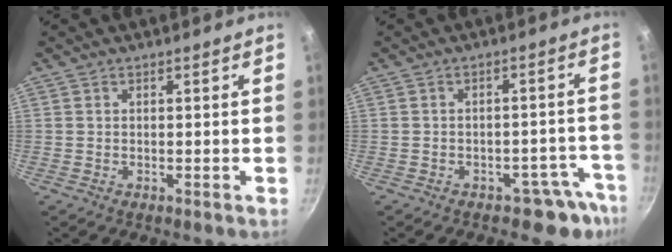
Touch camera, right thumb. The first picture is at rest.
{"total": 6.2, "force": [-4.7, 3.2, 2.4], "torque": [-0.007, 0.056, -0.061]}